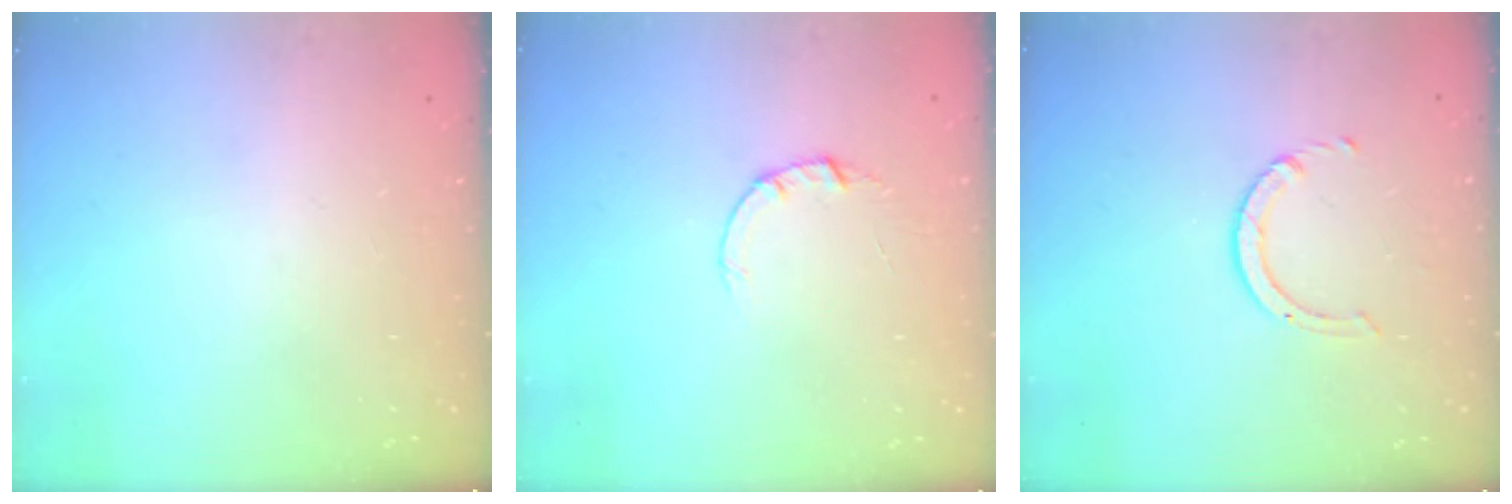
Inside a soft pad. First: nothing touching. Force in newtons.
{"total": 2.0, "press": 2.0, "slide": 0.2}
{"total": 2.5, "press": 2.5, "slide": 0.2}